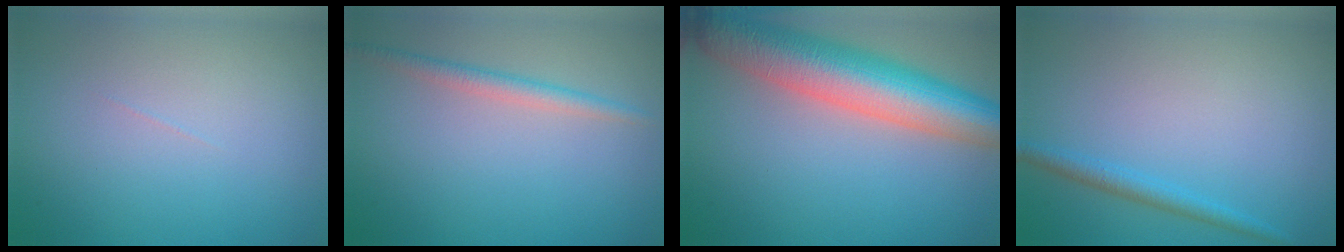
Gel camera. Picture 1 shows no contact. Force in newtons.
{"total": 2.0, "press": 2.0, "slide": 0.0}
{"total": 9.9, "press": 9.8, "slide": 0.5}
{"total": 1.8, "press": 1.8, "slide": 0.2}